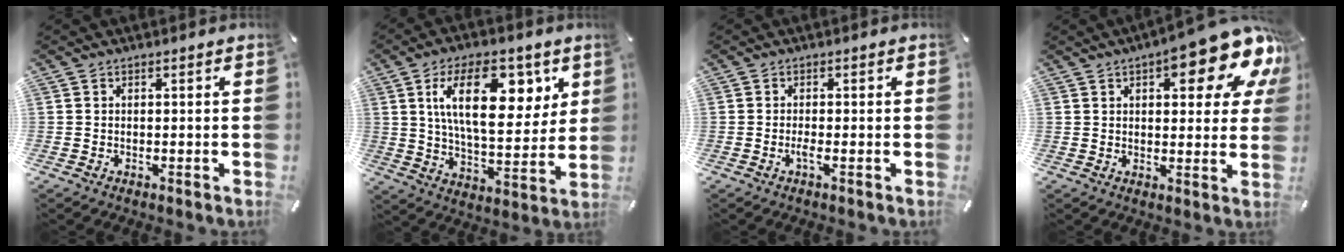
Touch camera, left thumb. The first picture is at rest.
{"total": 19.0, "force": [7.5, 9.4, 14.7], "torque": [-0.238, -0.004, 0.121]}
{"total": 1.9, "force": [-0.7, 0.1, 1.8], "torque": [-0.032, -0.005, -0.011]}
{"total": 17.3, "force": [9.1, 6.5, 13.2], "torque": [-0.163, -0.055, 0.143]}